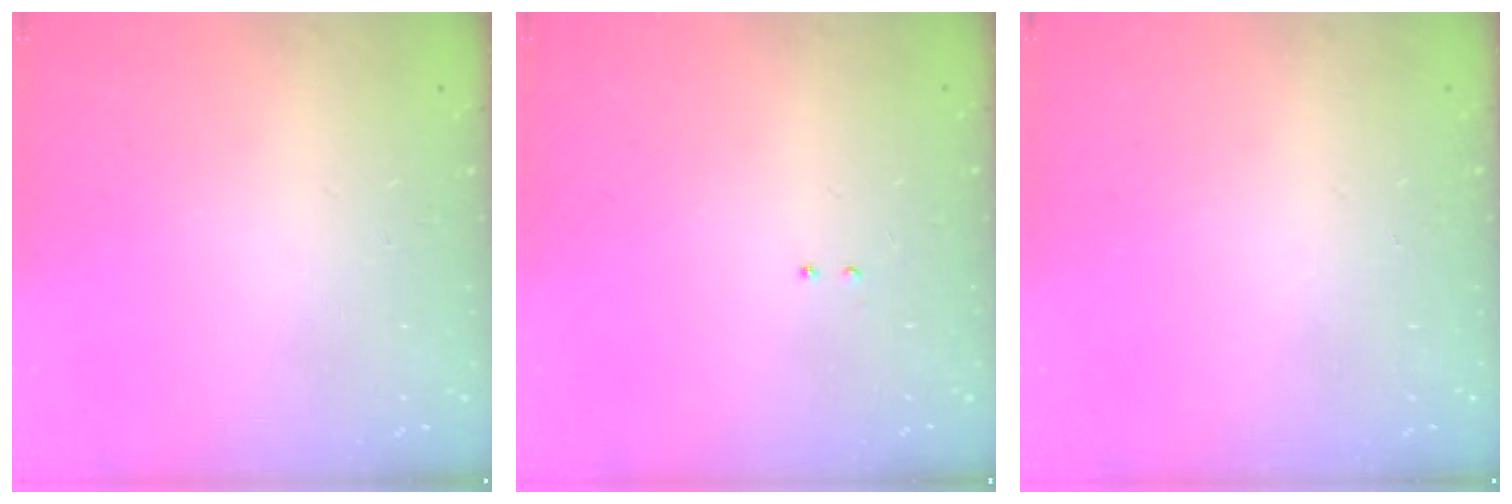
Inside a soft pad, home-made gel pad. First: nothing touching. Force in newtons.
{"total": 2.1, "press": 2.0, "slide": 0.6}
{"total": 0.0}